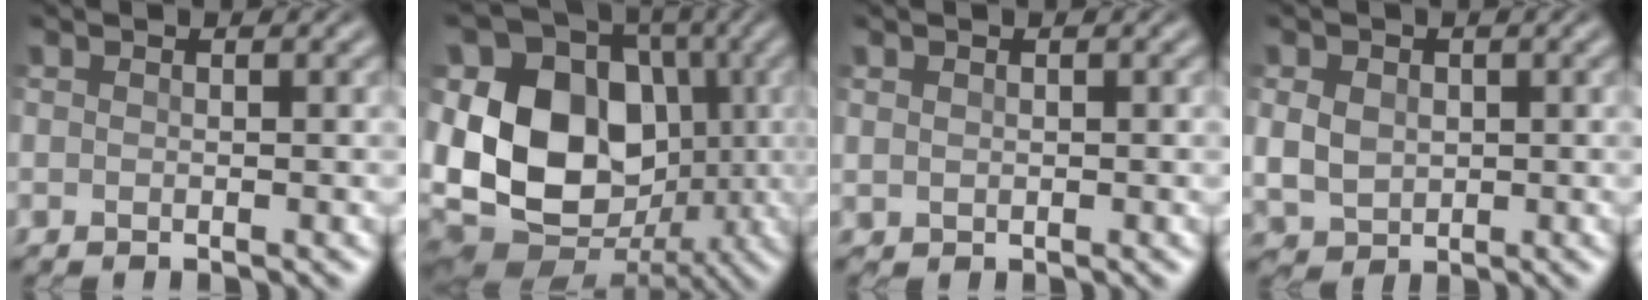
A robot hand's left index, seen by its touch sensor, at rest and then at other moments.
{"total": 16.0, "force": [-0.1, 13.0, 9.4], "torque": [-0.178, 0.009, -0.015]}
{"total": 0.5, "force": [0.3, 0.5, 0.1], "torque": [-0.003, -0.003, 0.008]}
{"total": 3.2, "force": [0.4, 2.6, 1.8], "torque": [-0.043, -0.003, 0.007]}